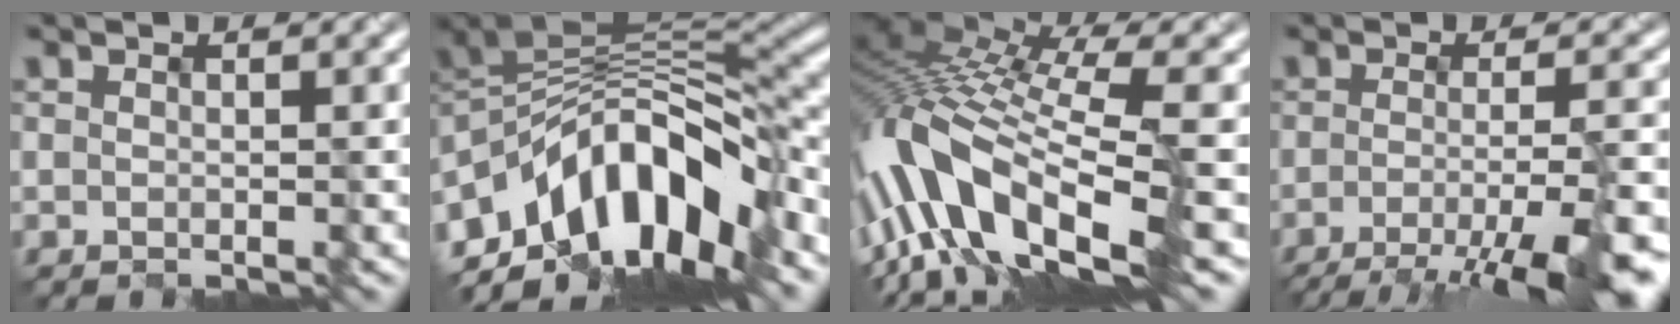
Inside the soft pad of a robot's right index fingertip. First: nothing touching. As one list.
[{"total": 12.6, "force": [-6.5, 6.0, 9.0], "torque": [-0.135, 0.010, -0.119]}, {"total": 12.8, "force": [-3.6, 4.9, 11.2], "torque": [-0.229, 0.006, -0.060]}, {"total": 9.9, "force": [-4.9, 2.3, 8.3], "torque": [-0.099, -0.013, -0.070]}]